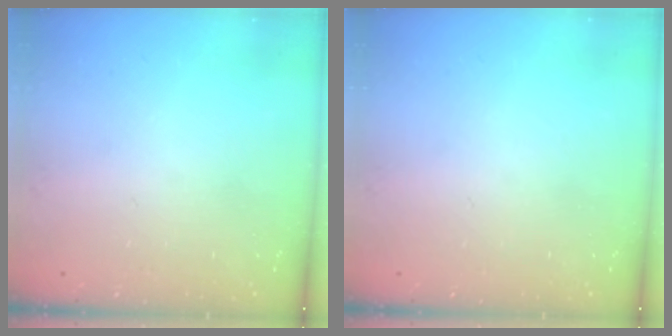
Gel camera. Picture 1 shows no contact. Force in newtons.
{"total": 0.0}